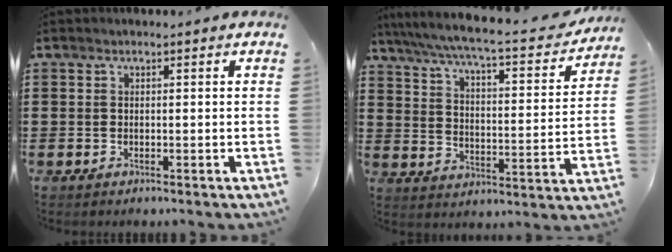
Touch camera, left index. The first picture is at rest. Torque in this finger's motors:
{"motor_torque": [1.28, -0.86, 1.05, 0.14]}